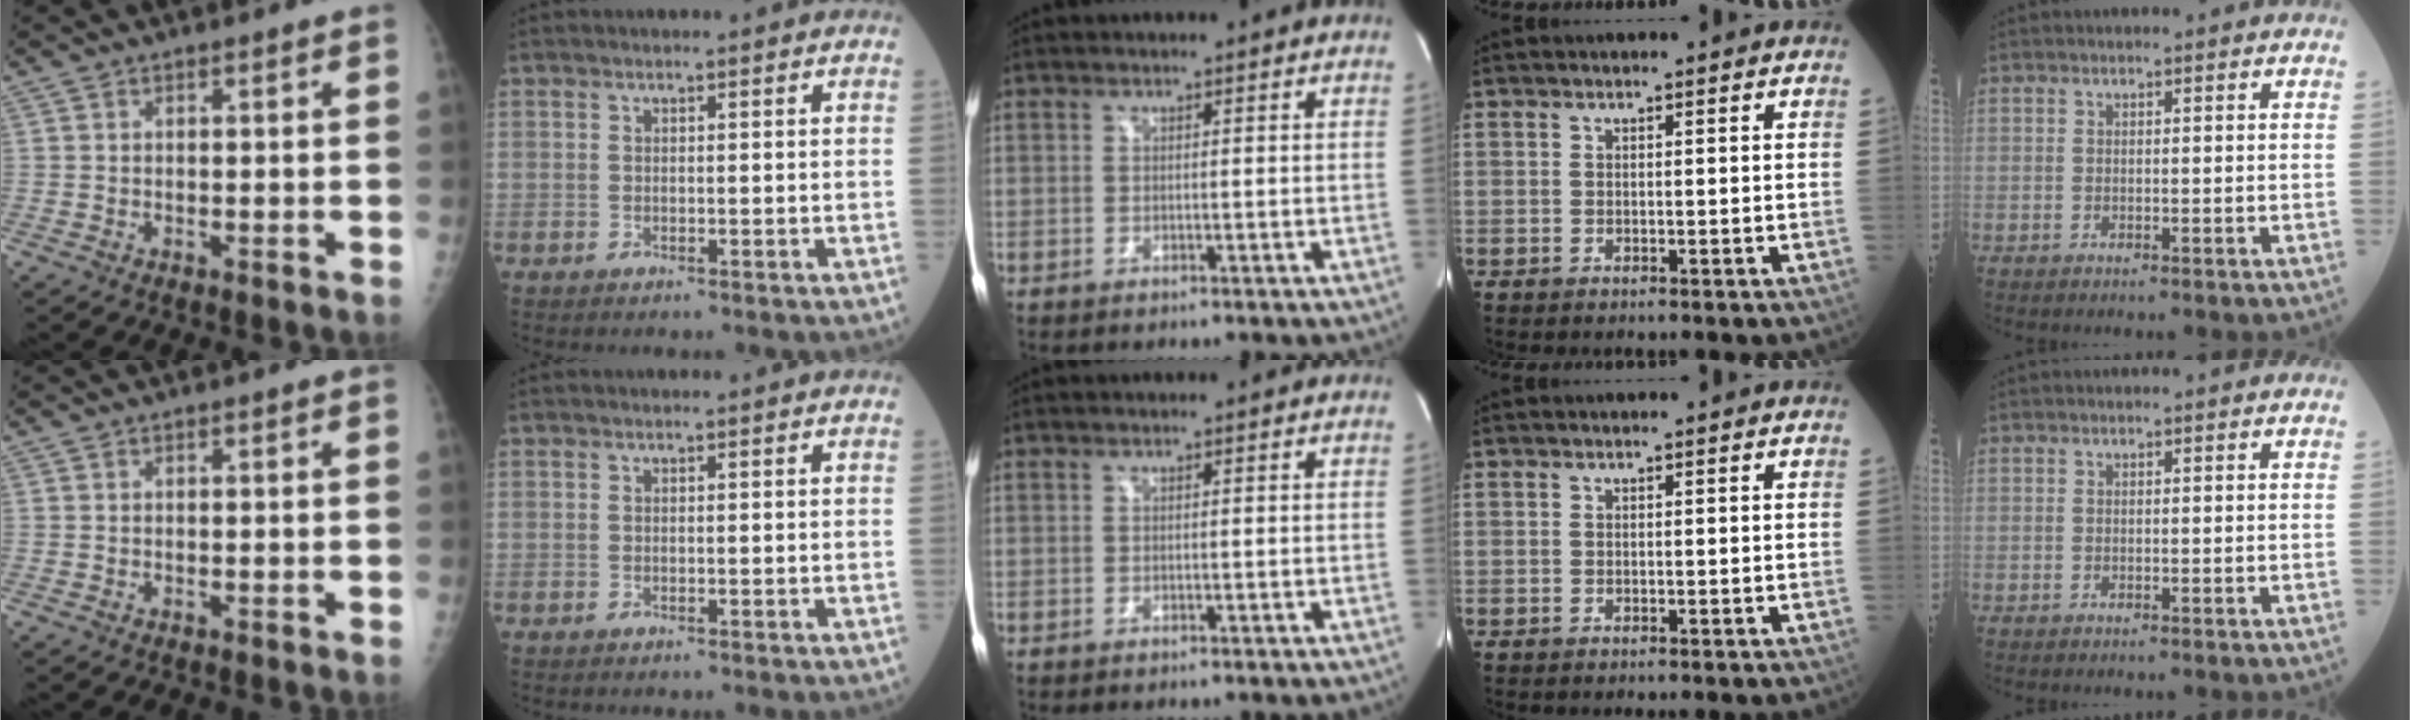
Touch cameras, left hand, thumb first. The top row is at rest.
{}